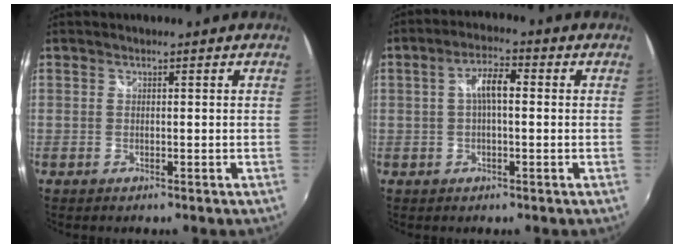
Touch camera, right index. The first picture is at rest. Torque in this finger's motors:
{"motor_torque": [0.25, -0.16, 0.35, 0.08]}